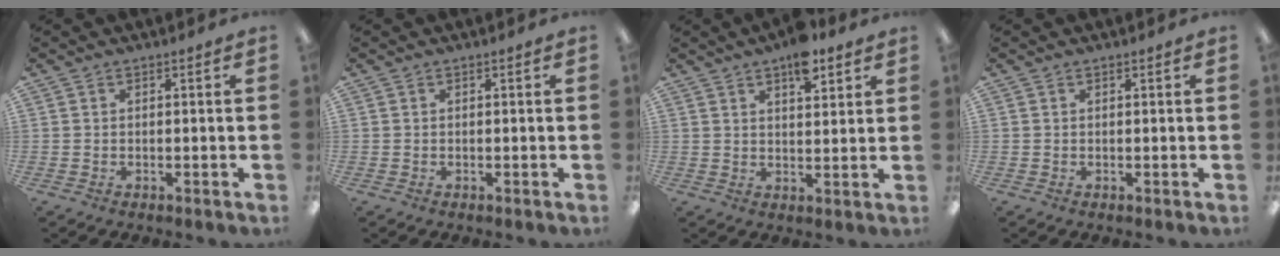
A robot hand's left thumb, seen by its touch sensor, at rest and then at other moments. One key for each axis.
{"total": 0.0}
{"total": 8.0, "fx": 5.3, "fy": 3.2, "fz": 5.0, "tx": -0.062, "ty": -0.028, "tz": 0.087}
{"total": 0.0}